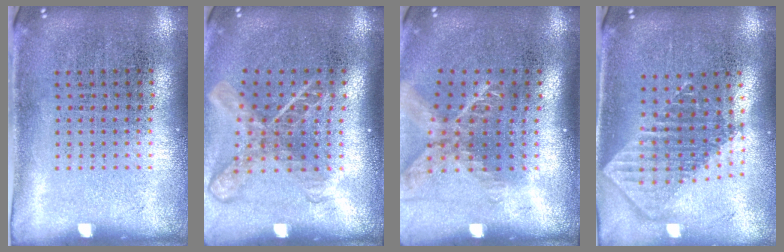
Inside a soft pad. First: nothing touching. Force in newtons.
{"total": 1.8, "press": 1.4, "slide": 1.2}
{"total": 1.7, "press": 1.3, "slide": 1.1}
{"total": 1.9, "press": 1.5, "slide": 1.2}